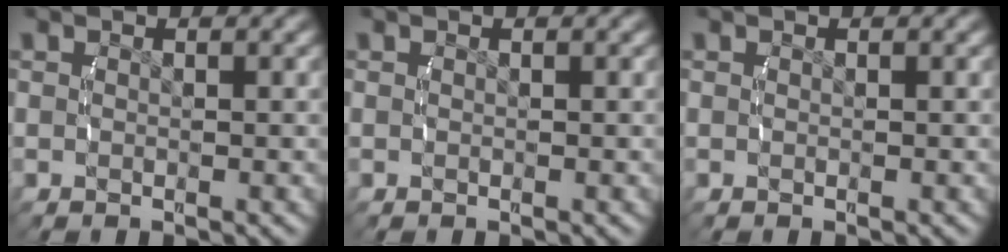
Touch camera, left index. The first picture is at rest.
{"total": 0.0}
{"total": 0.0}